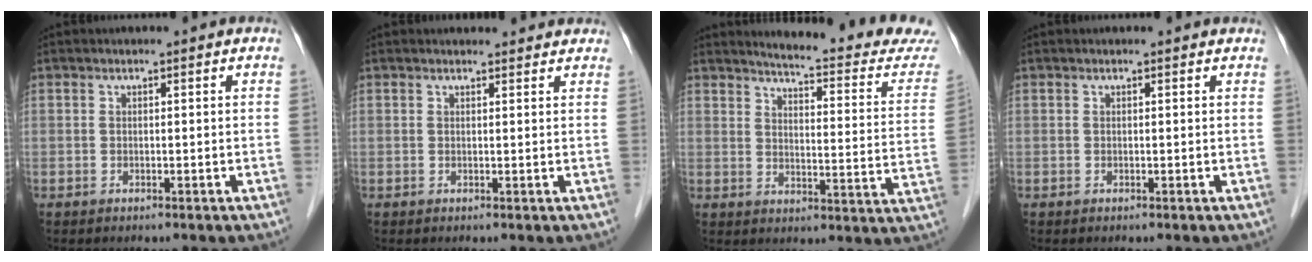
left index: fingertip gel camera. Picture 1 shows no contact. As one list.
[{"total": 5.3, "force": [5.0, 1.4, 1.1], "torque": [-0.006, 0.021, 0.051]}, {"total": 18.5, "force": [17.8, 0.6, 5.0], "torque": [-0.063, -0.101, 0.199]}, {"total": 1.4, "force": [1.3, 0.2, 0.3], "torque": [-0.012, 0.016, 0.013]}]